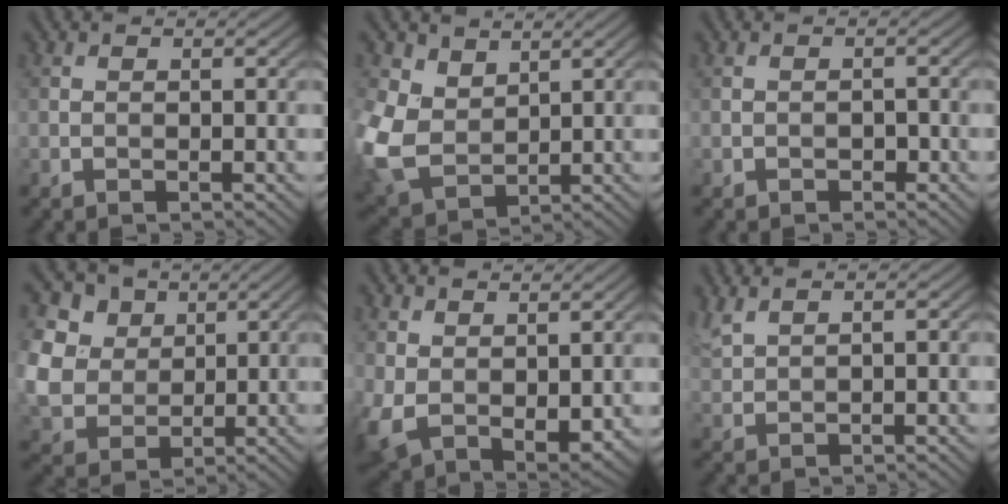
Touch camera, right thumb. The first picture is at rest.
{"total": 9.6, "force": [2.8, 7.0, 5.9], "torque": [-0.191, -0.005, 0.063]}
{"total": 1.1, "force": [-0.6, 0.7, 0.6], "torque": [-0.007, 0.001, -0.012]}
{"total": 9.8, "force": [3.6, 7.8, 4.7], "torque": [-0.160, 0.010, 0.063]}
{"total": 8.4, "force": [1.8, 5.7, 5.9], "torque": [-0.161, -0.035, 0.061]}
{"total": 2.7, "force": [2.3, 0.3, 1.3], "torque": [-0.038, 0.012, 0.056]}